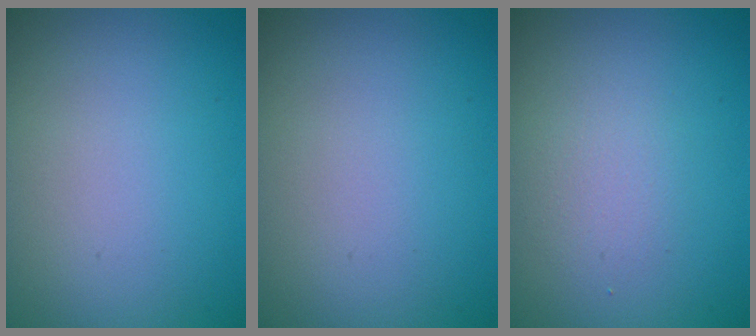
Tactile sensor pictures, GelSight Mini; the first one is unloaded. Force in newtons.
{"total": 0.0}
{"total": 1.7, "press": 1.7, "slide": 0.1}